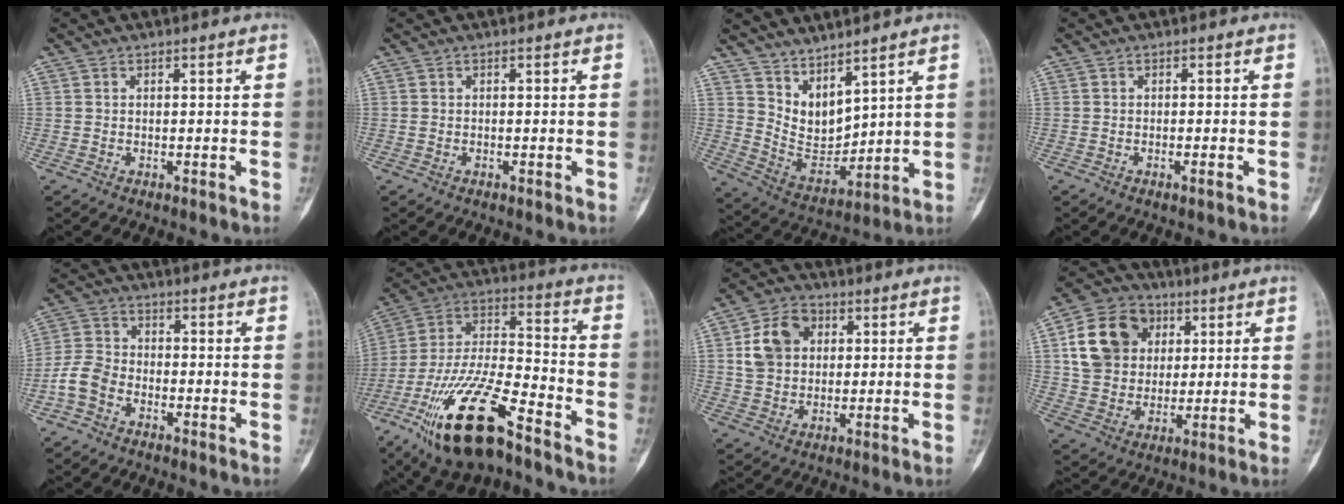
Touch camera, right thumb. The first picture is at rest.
{"total": 0.0}
{"total": 9.0, "force": [7.1, 3.3, 4.5], "torque": [-0.062, -0.063, 0.157]}
{"total": 1.0, "force": [-0.5, 0.0, 0.8], "torque": [-0.016, 0.001, -0.008]}
{"total": 5.7, "force": [-2.8, 3.9, 3.2], "torque": [-0.061, 0.019, -0.065]}
{"total": 22.5, "force": [-13.5, 7.5, 16.4], "torque": [-0.347, 0.052, -0.245]}
{"total": 9.5, "force": [2.2, 7.5, 5.4], "torque": [-0.077, 0.007, 0.036]}
{"total": 15.1, "force": [4.3, 12.4, 7.4], "torque": [-0.115, 0.003, 0.077]}